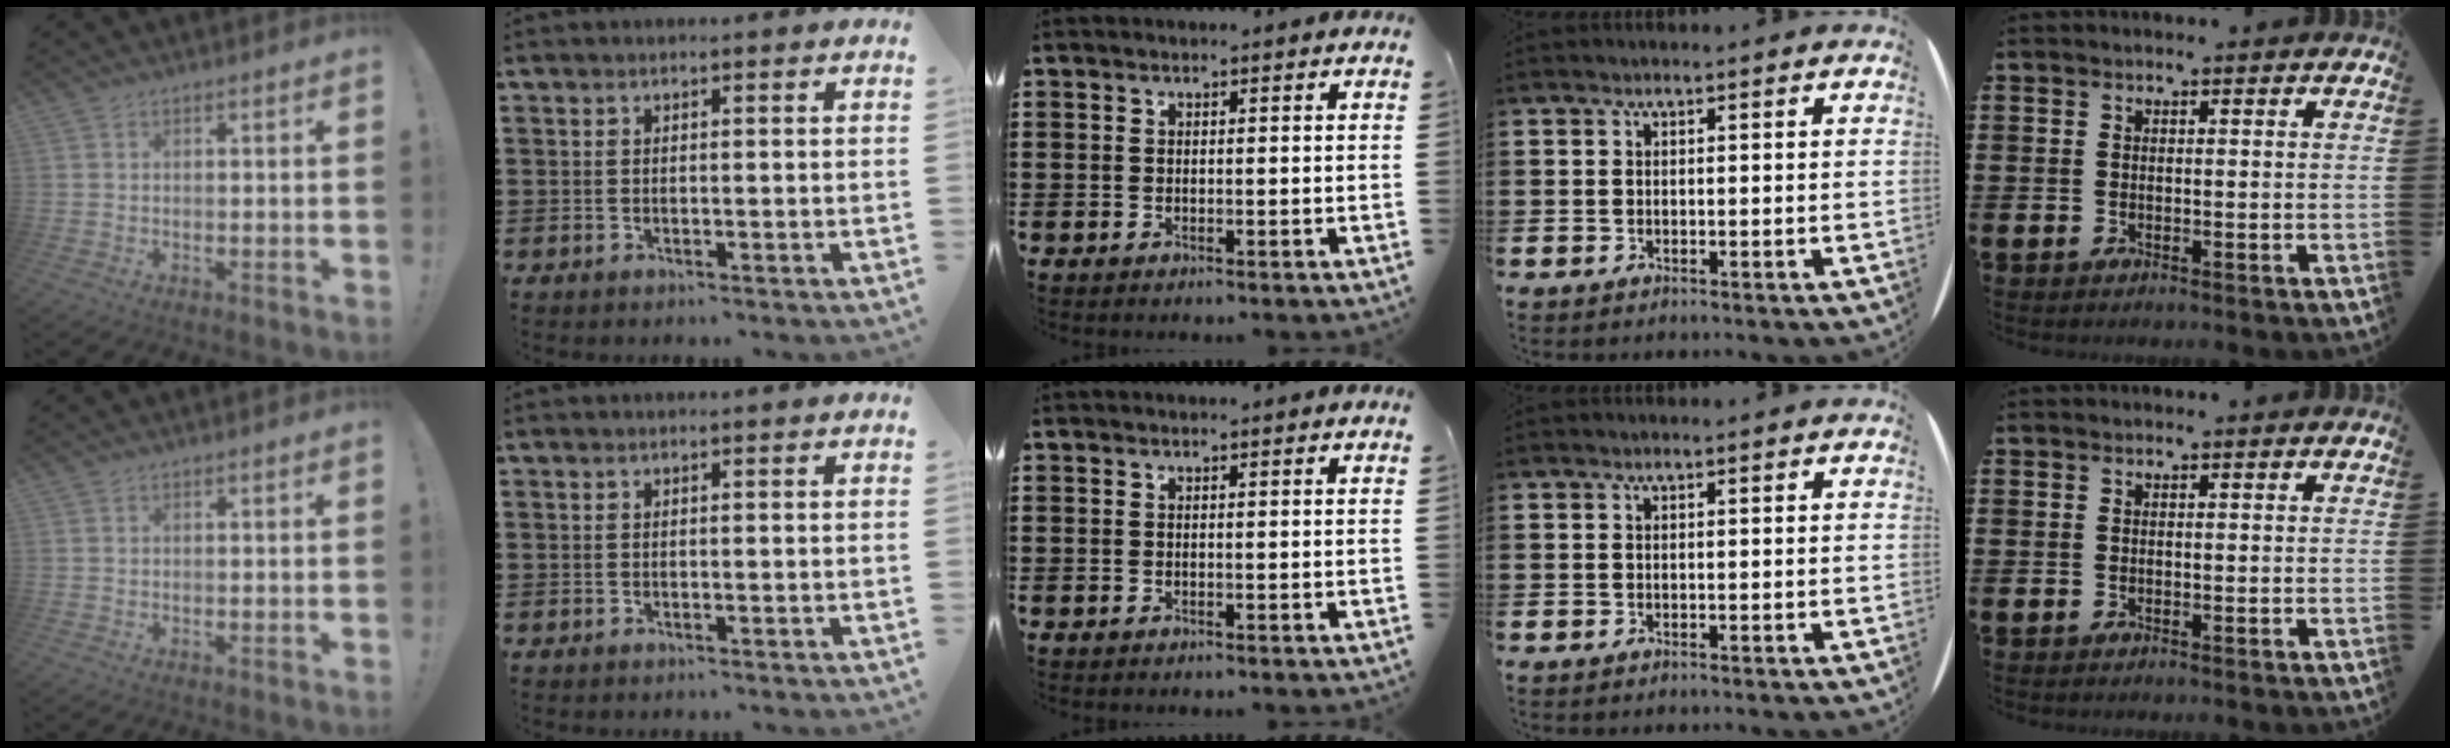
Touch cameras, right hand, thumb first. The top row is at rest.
{}